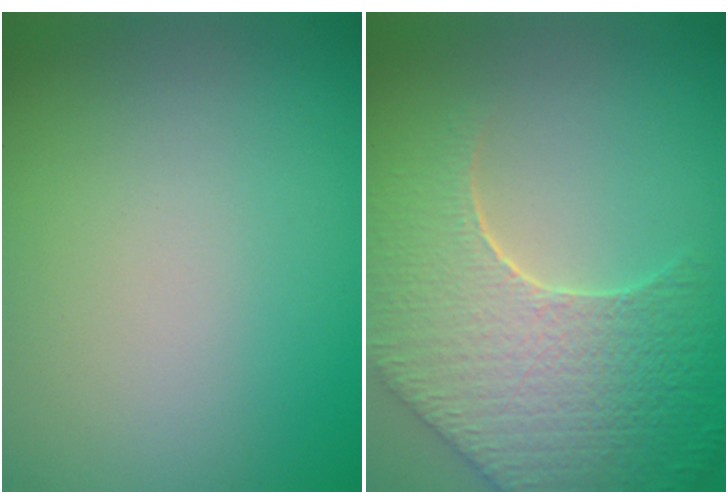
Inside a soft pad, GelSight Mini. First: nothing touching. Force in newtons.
{"total": 9.0, "press": 6.3, "slide": 6.4}